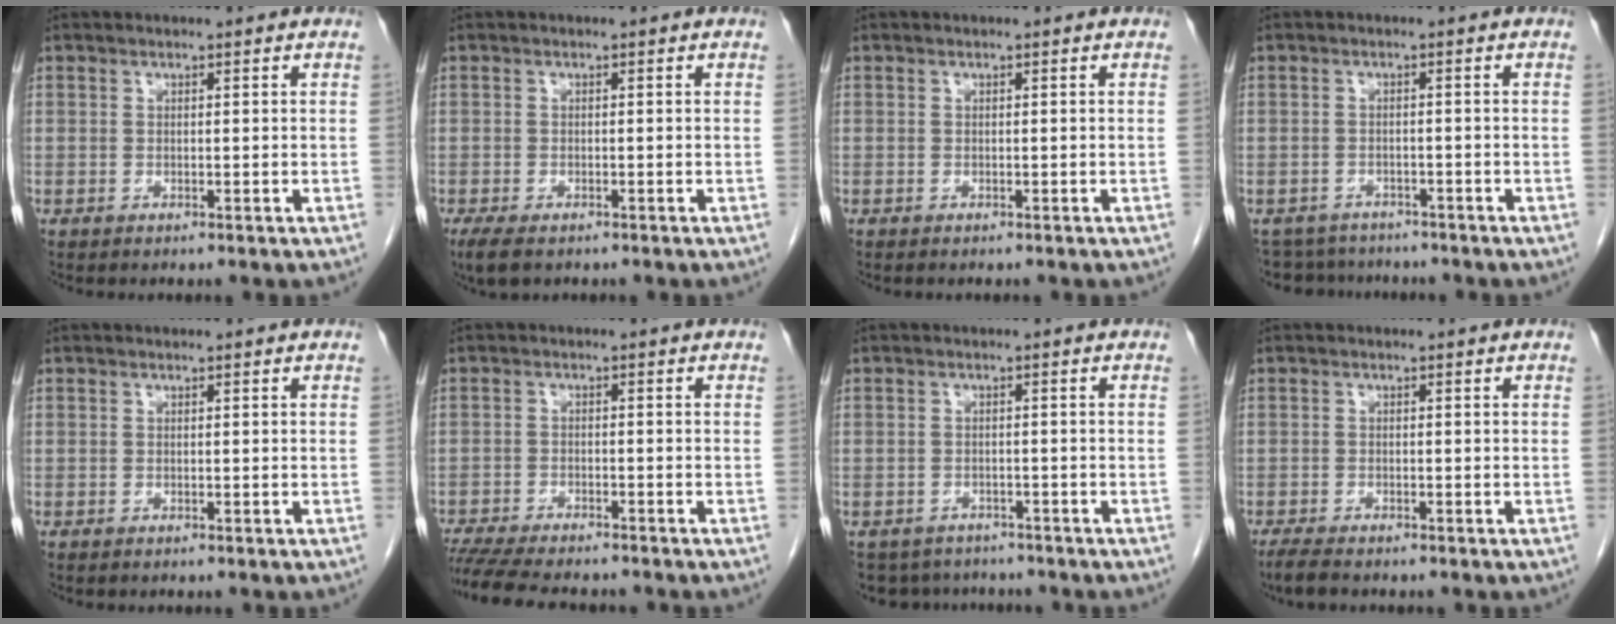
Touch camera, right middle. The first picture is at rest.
{"total": 3.8, "force": [-2.6, 1.5, 2.3], "torque": [-0.049, -0.011, -0.038]}
{"total": 1.1, "force": [-0.9, 0.4, 0.4], "torque": [-0.010, -0.002, -0.010]}
{"total": 6.3, "force": [-5.8, 2.4, 0.2], "torque": [-0.004, 0.006, -0.083]}
{"total": 0.0}
{"total": 11.7, "force": [-10.3, 2.1, 5.0], "torque": [-0.084, -0.014, -0.155]}
{"total": 6.6, "force": [-5.9, 2.9, 0.5], "torque": [-0.007, 0.006, -0.079]}
{"total": 3.0, "force": [-2.5, 0.6, 1.6], "torque": [-0.036, -0.009, -0.039]}